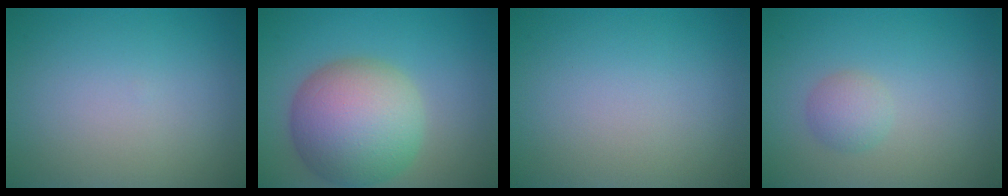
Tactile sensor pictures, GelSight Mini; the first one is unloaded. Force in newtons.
{"total": 9.7, "press": 9.7, "slide": 0.5}
{"total": 0.0}
{"total": 1.8, "press": 1.8, "slide": 0.0}